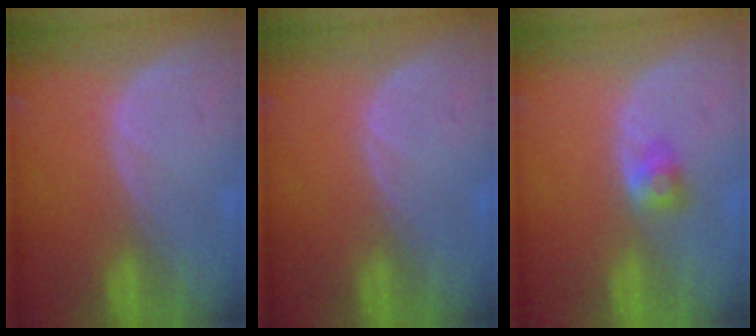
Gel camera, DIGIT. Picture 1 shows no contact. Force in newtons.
{"total": 0.0}
{"total": 2.7, "press": 2.4, "slide": 1.1}